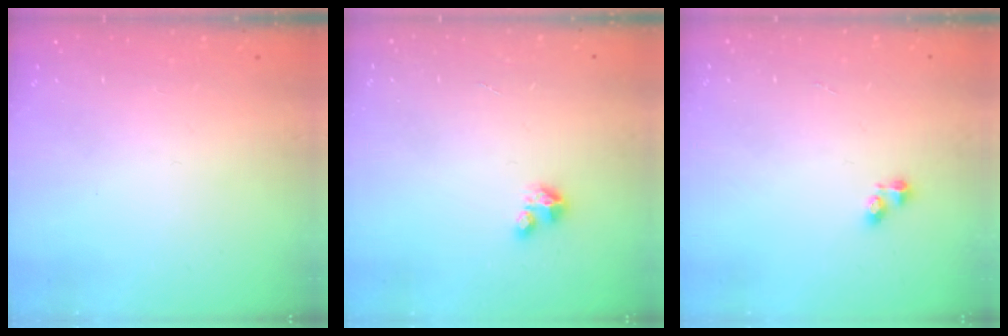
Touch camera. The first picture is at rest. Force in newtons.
{"total": 2.8, "press": 2.8, "slide": 0.2}
{"total": 2.6, "press": 2.6, "slide": 0.4}